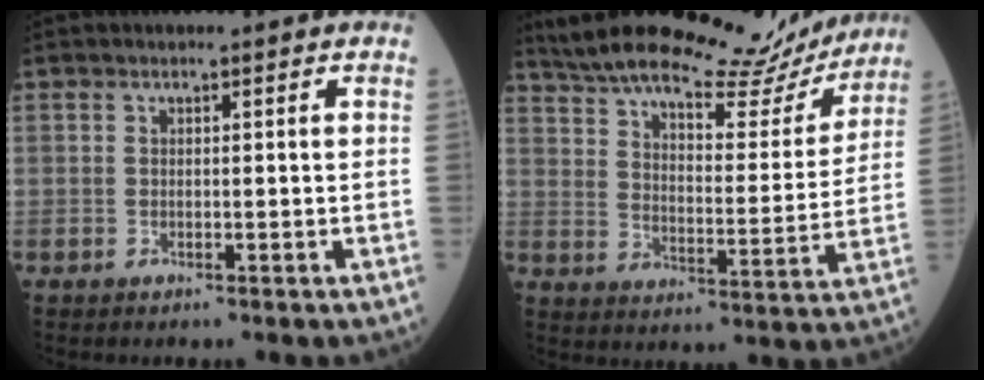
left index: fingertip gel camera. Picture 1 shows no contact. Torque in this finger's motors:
{"motor_torque": [1.25, -0.89, 0.46, 0.06]}